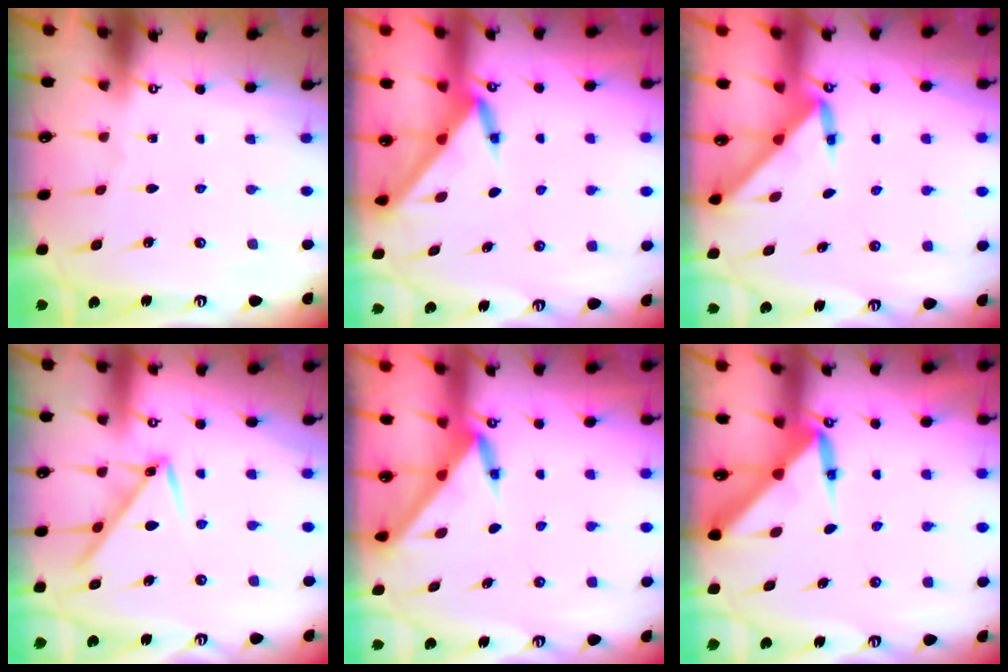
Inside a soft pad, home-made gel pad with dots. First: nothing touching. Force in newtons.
{"total": 3.2, "press": 3.2, "slide": 0.1}
{"total": 3.0, "press": 3.0, "slide": 0.3}
{"total": 9.8, "press": 9.8, "slide": 0.6}
{"total": 3.2, "press": 3.2, "slide": 0.1}
{"total": 3.9, "press": 3.9, "slide": 0.3}